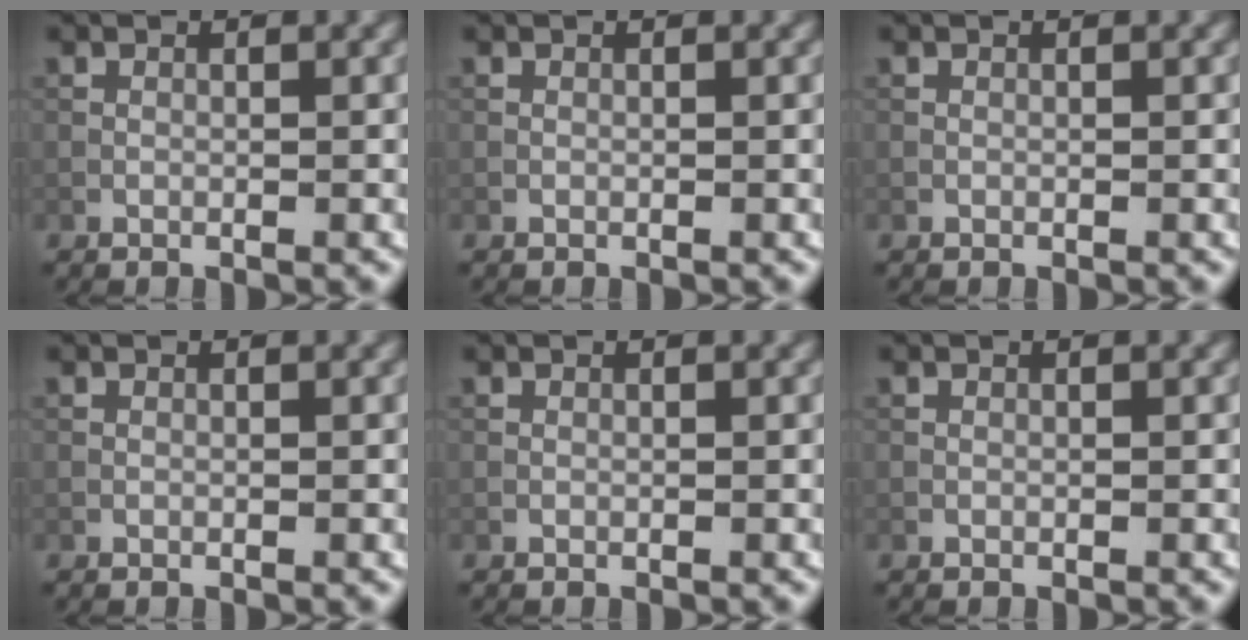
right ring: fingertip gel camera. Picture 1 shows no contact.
{"total": 0.0}
{"total": 0.0}
{"total": 0.0}
{"total": 0.0}
{"total": 0.0}